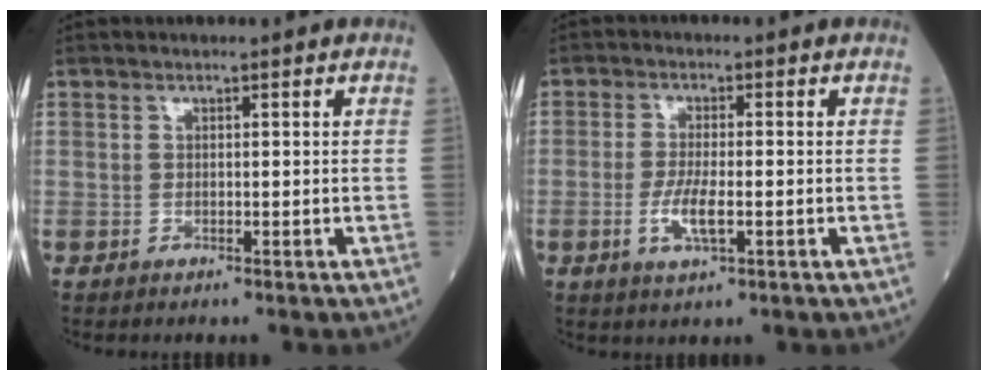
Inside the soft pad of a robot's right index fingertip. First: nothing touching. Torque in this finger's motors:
{"motor_torque": [0.54, -0.46, 0.38, 0.11]}